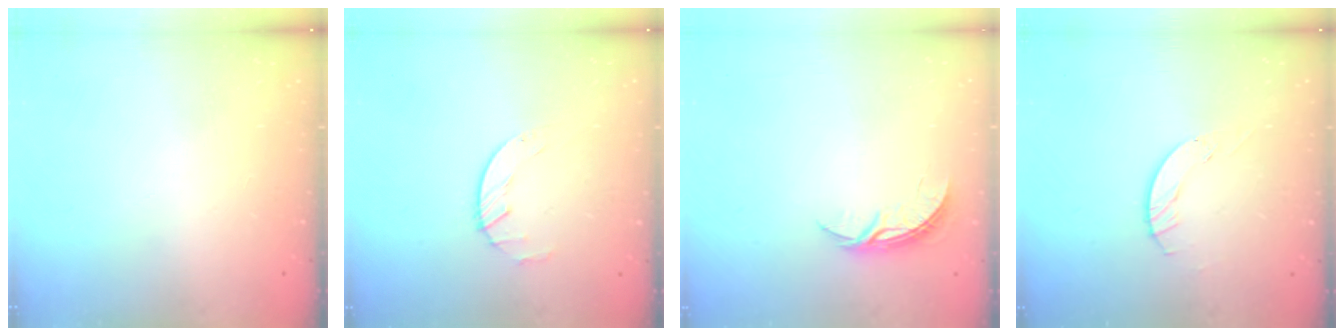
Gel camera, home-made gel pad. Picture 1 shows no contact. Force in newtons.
{"total": 1.6, "press": 1.6, "slide": 0.3}
{"total": 4.3, "press": 4.3, "slide": 0.3}
{"total": 4.0, "press": 4.0, "slide": 0.4}